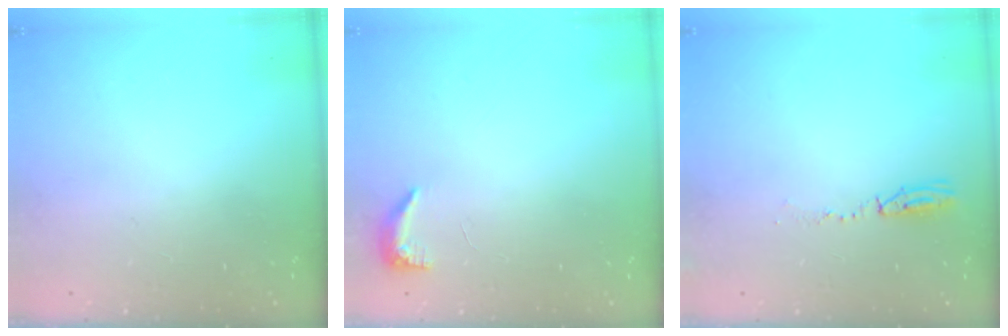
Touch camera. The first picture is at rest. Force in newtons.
{"total": 8.5, "press": 5.7, "slide": 6.3}
{"total": 10.5, "press": 5.2, "slide": 9.1}